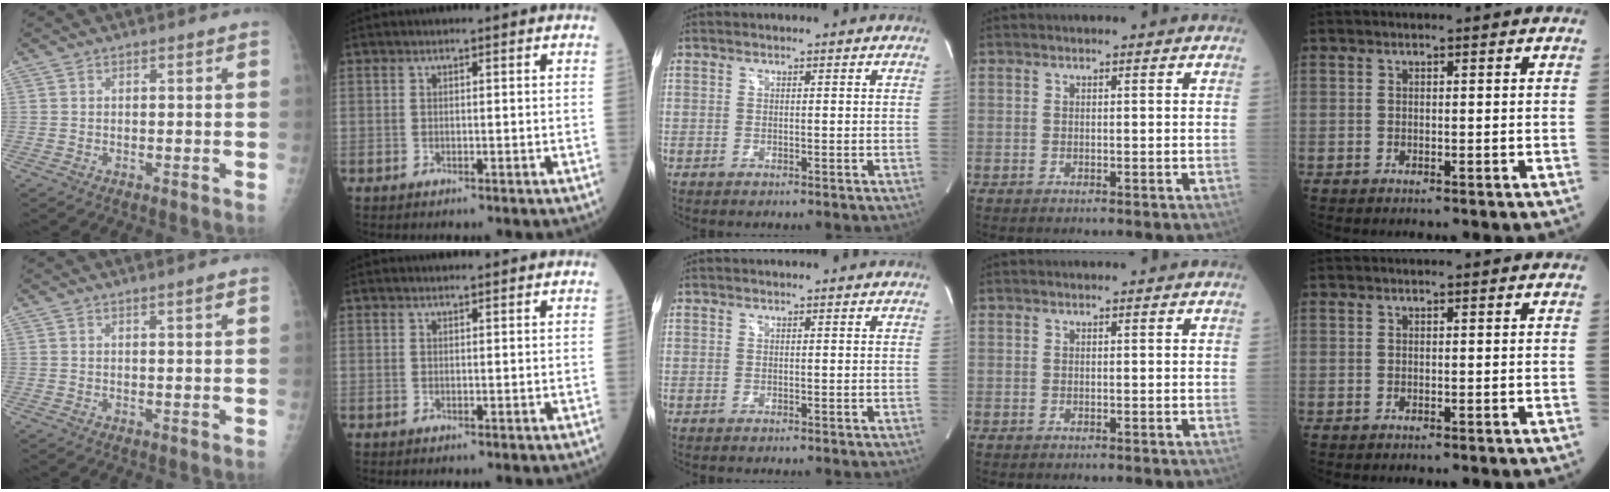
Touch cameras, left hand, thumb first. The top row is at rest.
{"thumb": {"total": 1.3, "force": [0.8, -0.1, 1.1], "torque": [-0.016, -0.004, 0.013]}, "index": {"total": 1.4, "force": [1.4, 0.0, 0.2], "torque": [-0.008, 0.008, 0.023]}}